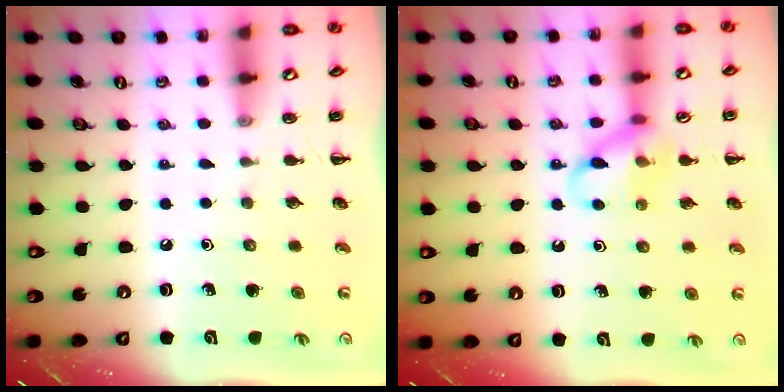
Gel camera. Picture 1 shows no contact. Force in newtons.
{"total": 12.0, "press": 11.9, "slide": 1.7}